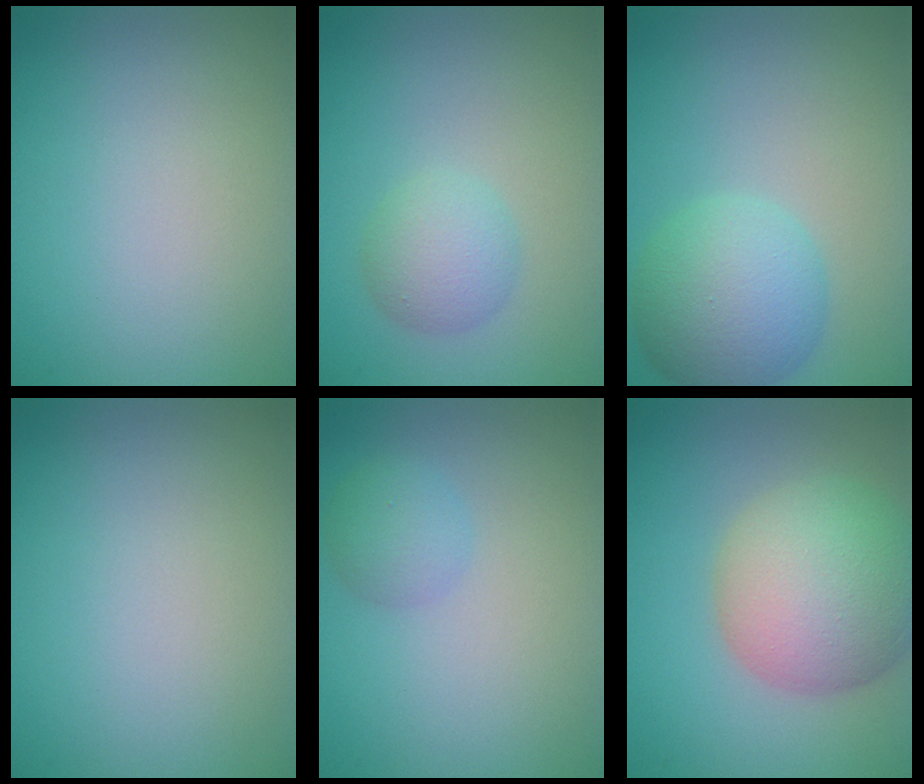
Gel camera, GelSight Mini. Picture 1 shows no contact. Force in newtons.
{"total": 2.9, "press": 2.9, "slide": 0.1}
{"total": 6.1, "press": 6.1, "slide": 0.1}
{"total": 0.0}
{"total": 2.0, "press": 2.0, "slide": 0.1}
{"total": 9.1, "press": 9.1, "slide": 0.7}